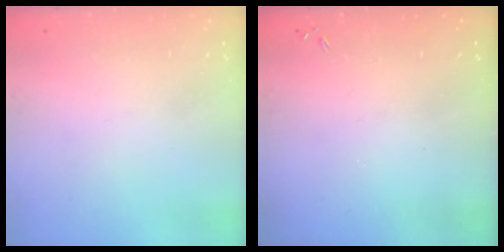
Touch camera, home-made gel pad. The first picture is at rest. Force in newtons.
{"total": 0.0}